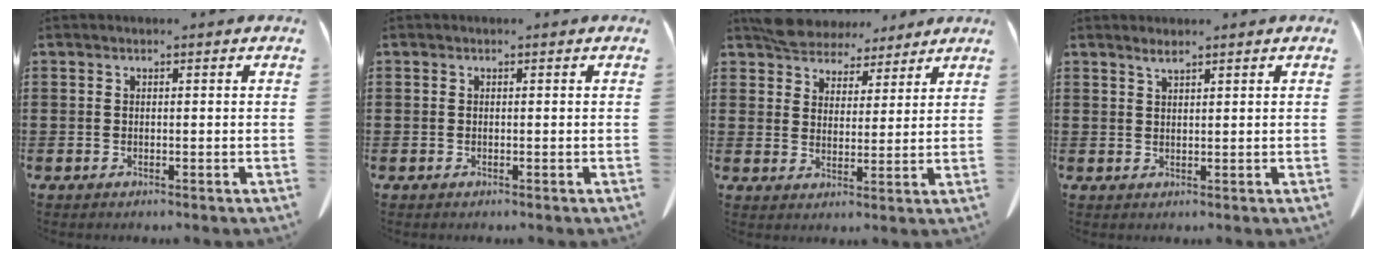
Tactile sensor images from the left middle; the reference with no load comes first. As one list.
[{"total": 0.0}, {"total": 5.9, "force": [5.5, 2.0, 0.7], "torque": [-0.039, -0.014, 0.106]}, {"total": 1.7, "force": [1.4, 0.0, 0.9], "torque": [-0.021, -0.003, 0.027]}]